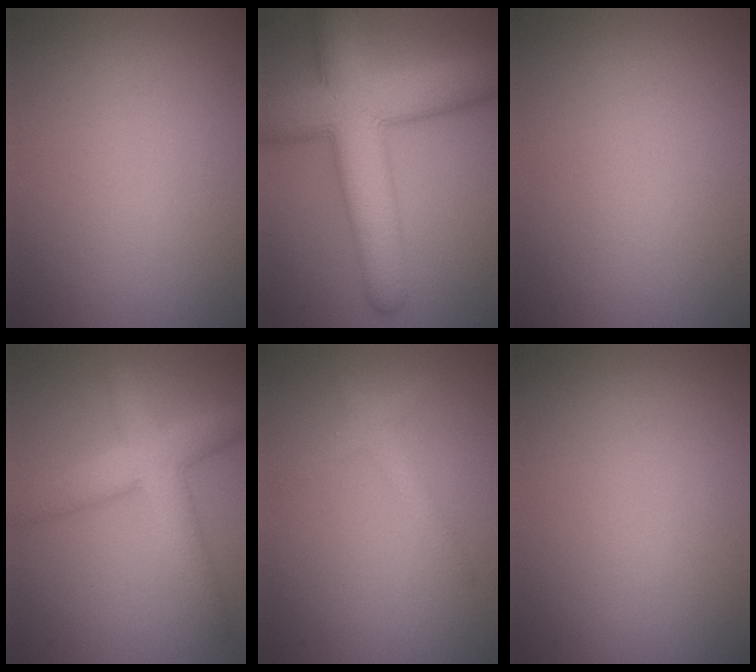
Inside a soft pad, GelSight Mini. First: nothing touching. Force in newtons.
{"total": 10.4, "press": 10.4, "slide": 0.2}
{"total": 0.0}
{"total": 5.1, "press": 5.1, "slide": 0.4}
{"total": 1.8, "press": 1.8, "slide": 0.1}
{"total": 0.0}